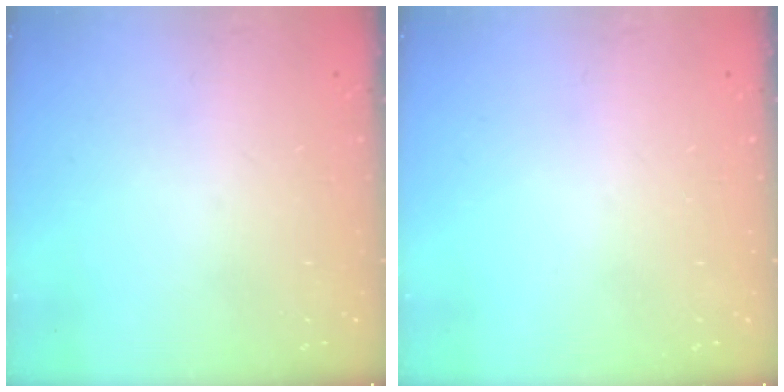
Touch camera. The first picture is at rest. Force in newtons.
{"total": 0.0}